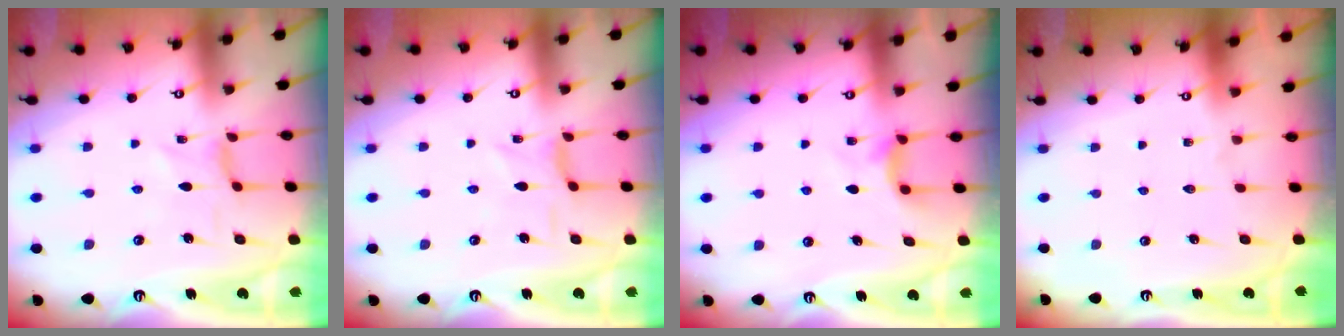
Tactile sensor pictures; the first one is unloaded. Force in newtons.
{"total": 1.0, "press": 0.9, "slide": 0.4}
{"total": 5.7, "press": 5.6, "slide": 0.6}
{"total": 0.0}